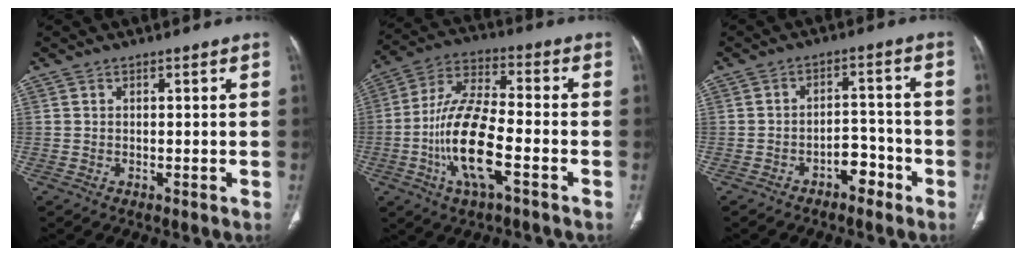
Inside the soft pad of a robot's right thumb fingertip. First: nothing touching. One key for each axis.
{"total": 15.2, "fx": -4.6, "fy": 5.2, "fz": 13.6, "tx": -0.276, "ty": 0.026, "tz": -0.088}
{"total": 5.1, "fx": -3.2, "fy": 3.1, "fz": 2.7, "tx": -0.019, "ty": 0.037, "tz": -0.048}